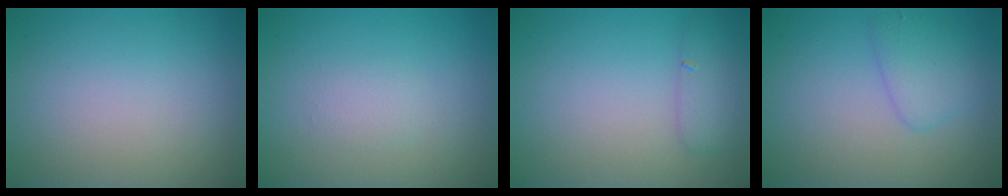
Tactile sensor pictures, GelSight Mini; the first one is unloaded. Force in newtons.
{"total": 1.0, "press": 1.0, "slide": 0.0}
{"total": 1.9, "press": 1.9, "slide": 0.1}
{"total": 2.3, "press": 2.3, "slide": 0.2}